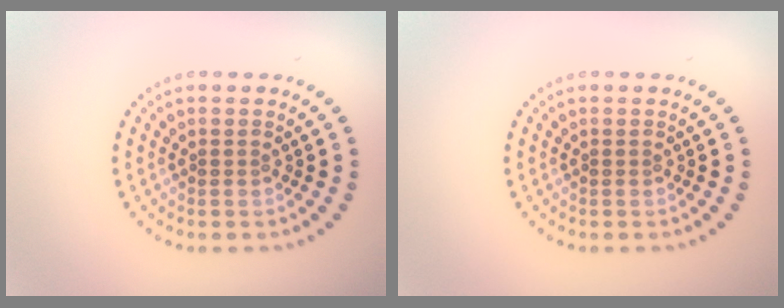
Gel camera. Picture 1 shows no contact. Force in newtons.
{"total": 0.0}